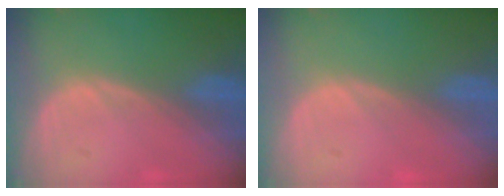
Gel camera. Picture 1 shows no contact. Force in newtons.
{"total": 0.0}